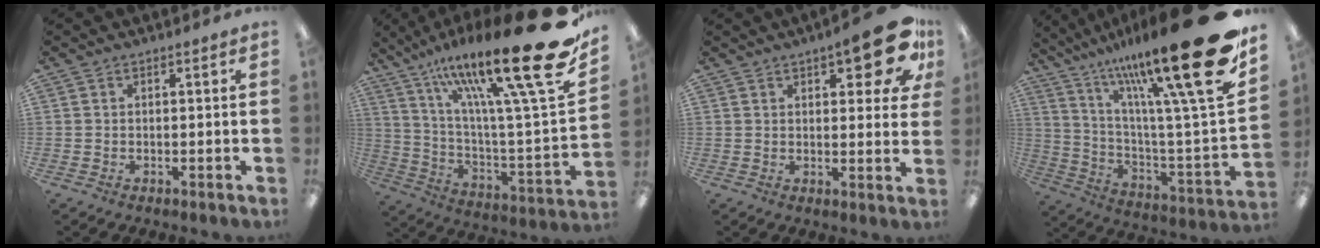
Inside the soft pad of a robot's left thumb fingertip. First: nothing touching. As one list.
[{"total": 28.4, "force": [16.2, 5.2, 22.8], "torque": [-0.361, -0.102, 0.255]}, {"total": 12.2, "force": [6.6, 3.9, 9.5], "torque": [-0.114, -0.031, 0.103]}, {"total": 30.5, "force": [16.3, 6.2, 25.0], "torque": [-0.380, -0.116, 0.264]}]